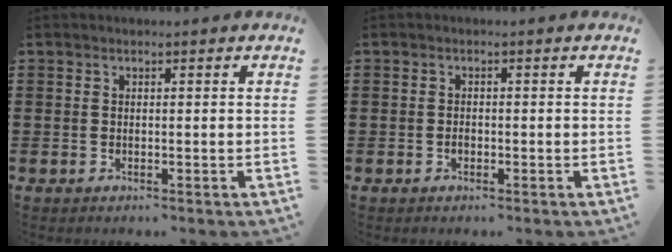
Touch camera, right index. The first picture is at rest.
{"total": 0.9, "force": [-0.4, 0.6, 0.6], "torque": [-0.013, -0.002, -0.008]}